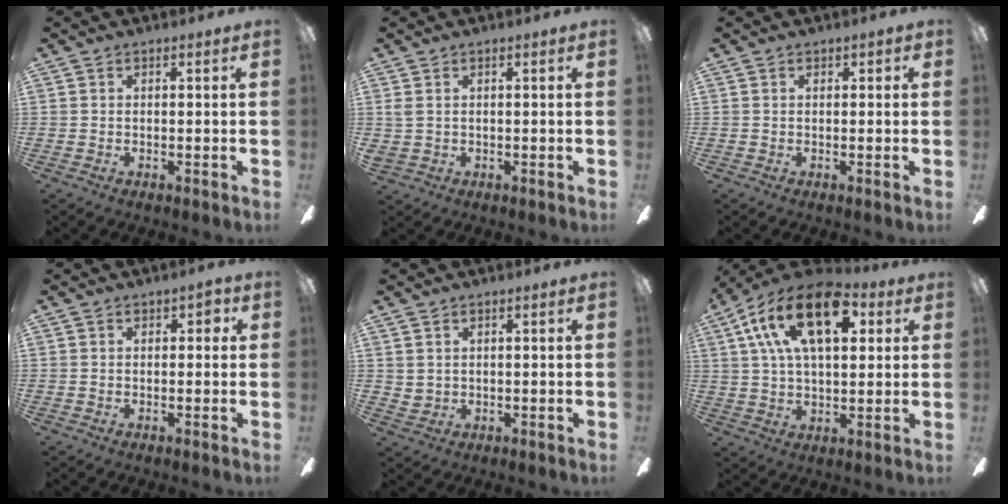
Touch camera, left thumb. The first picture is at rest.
{"total": 1.8, "force": [0.4, 1.3, 1.2], "torque": [-0.025, 0.004, 0.007]}
{"total": 0.5, "force": [0.1, 0.5, 0.3], "torque": [-0.004, 0.003, 0.002]}
{"total": 1.9, "force": [0.6, 1.2, 1.3], "torque": [-0.018, 0.003, 0.008]}
{"total": 1.6, "force": [1.3, 0.9, 0.3], "torque": [-0.008, -0.001, 0.024]}
{"total": 20.1, "force": [8.3, 10.1, 15.3], "torque": [-0.285, -0.008, 0.134]}